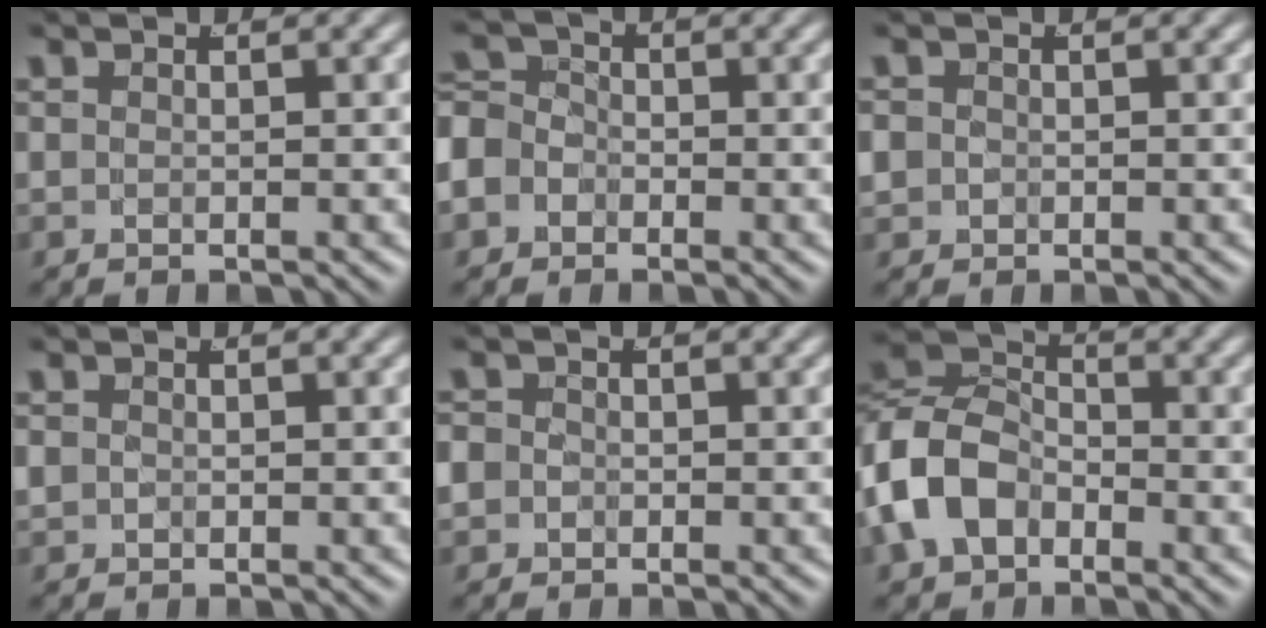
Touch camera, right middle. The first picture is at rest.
{"total": 5.8, "force": [-1.4, 5.3, 1.9], "torque": [-0.051, -0.017, -0.029]}
{"total": 1.8, "force": [-0.2, 1.7, 0.6], "torque": [-0.024, -0.008, -0.002]}
{"total": 1.0, "force": [-0.1, 0.9, 0.4], "torque": [-0.017, -0.005, 0.002]}
{"total": 3.1, "force": [-0.6, 2.9, 0.9], "torque": [-0.035, -0.011, -0.012]}
{"total": 9.8, "force": [-1.6, 8.6, 4.5], "torque": [-0.127, -0.018, -0.031]}